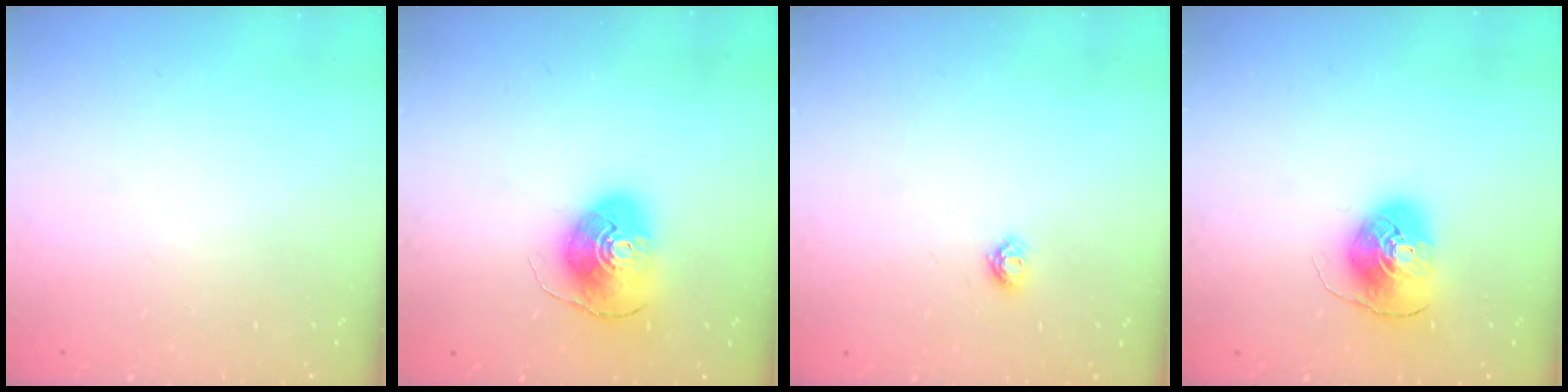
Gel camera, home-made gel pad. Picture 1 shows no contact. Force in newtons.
{"total": 10.0, "press": 9.9, "slide": 1.4}
{"total": 3.5, "press": 3.4, "slide": 0.4}
{"total": 8.1, "press": 8.1, "slide": 0.6}